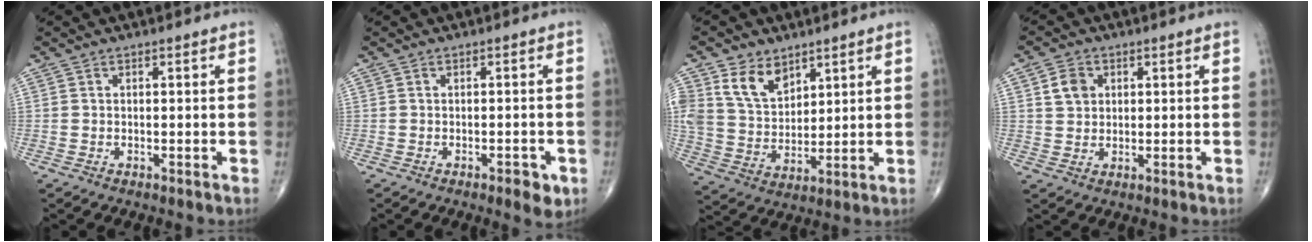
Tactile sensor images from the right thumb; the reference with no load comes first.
{"total": 3.2, "force": [-1.5, 1.3, 2.5], "torque": [-0.027, 0.000, -0.017]}
{"total": 9.7, "force": [5.6, 6.3, 4.7], "torque": [-0.066, -0.034, 0.117]}
{"total": 4.4, "force": [1.4, 3.6, 2.1], "torque": [-0.021, -0.004, 0.025]}